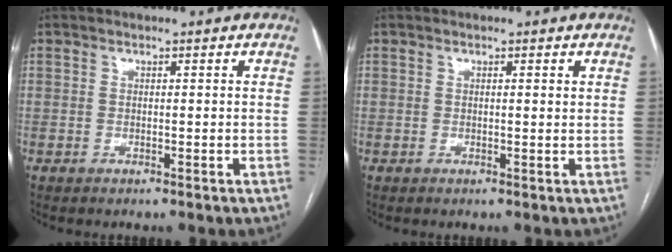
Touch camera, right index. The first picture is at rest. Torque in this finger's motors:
{"motor_torque": [-0.47, 0.29, -0.07, -0.01]}